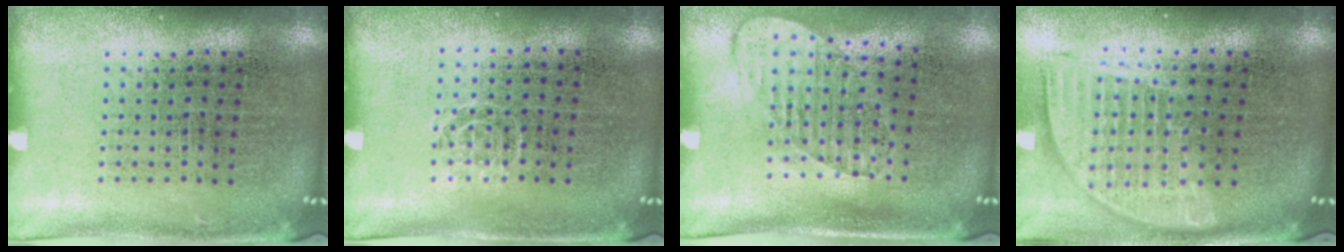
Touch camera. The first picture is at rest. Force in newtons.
{"total": 0.6, "press": 0.4, "slide": 0.4}
{"total": 1.5, "press": 1.2, "slide": 0.8}
{"total": 1.8, "press": 1.5, "slide": 1.0}